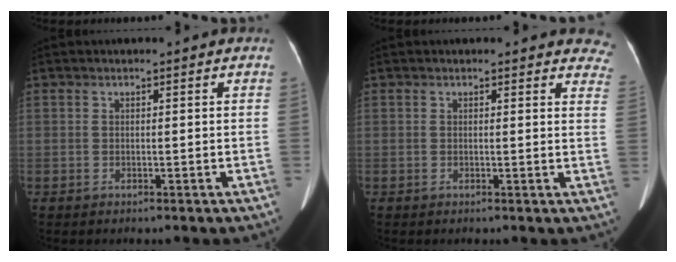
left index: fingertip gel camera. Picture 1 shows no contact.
{"total": 6.3, "force": [5.9, 2.1, 1.1], "torque": [0.027, -0.015, 0.025]}